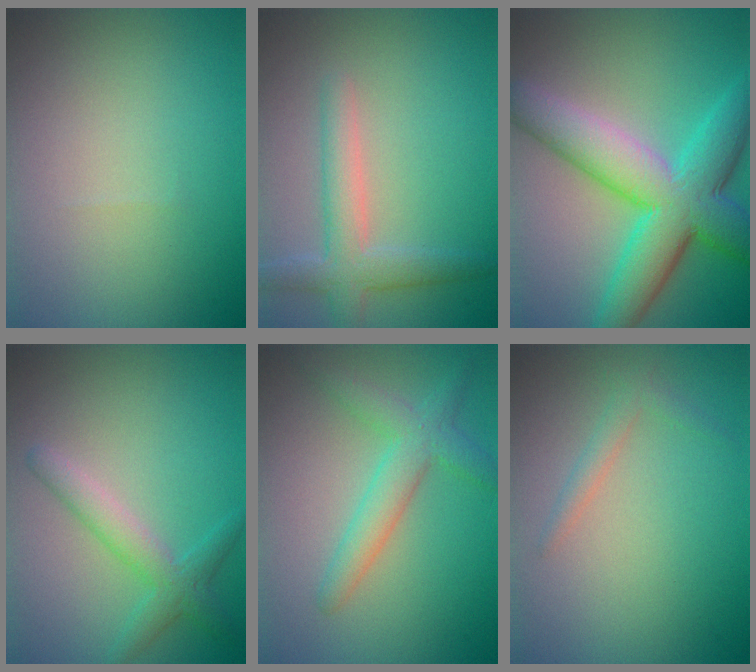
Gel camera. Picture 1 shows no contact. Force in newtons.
{"total": 3.4, "press": 3.4, "slide": 0.3}
{"total": 10.1, "press": 10.1, "slide": 0.3}
{"total": 1.9, "press": 1.9, "slide": 0.2}
{"total": 3.4, "press": 3.4, "slide": 0.2}
{"total": 1.3, "press": 1.3, "slide": 0.0}